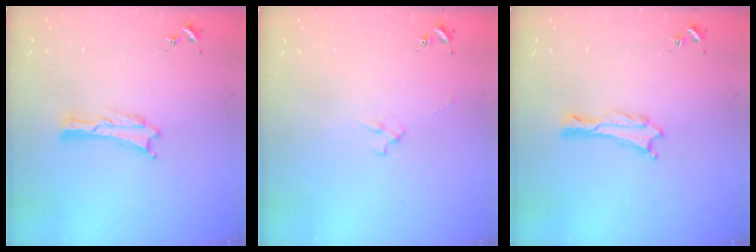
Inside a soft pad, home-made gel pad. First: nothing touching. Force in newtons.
{"total": 2.4, "press": 2.4, "slide": 0.3}
{"total": 0.0}